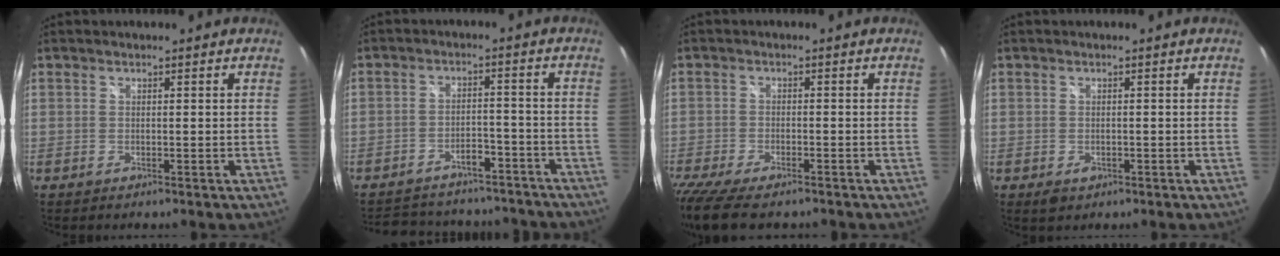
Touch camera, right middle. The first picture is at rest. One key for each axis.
{"total": 23.0, "fx": -19.7, "fy": 8.6, "fz": 8.0, "tx": -0.165, "ty": 0.043, "tz": -0.246}
{"total": 11.7, "fx": -9.6, "fy": 3.3, "fz": 5.9, "tx": -0.149, "ty": -0.044, "tz": -0.168}
{"total": 2.2, "fx": -1.1, "fy": 1.6, "fz": 1.2, "tx": -0.020, "ty": -0.007, "tz": -0.013}